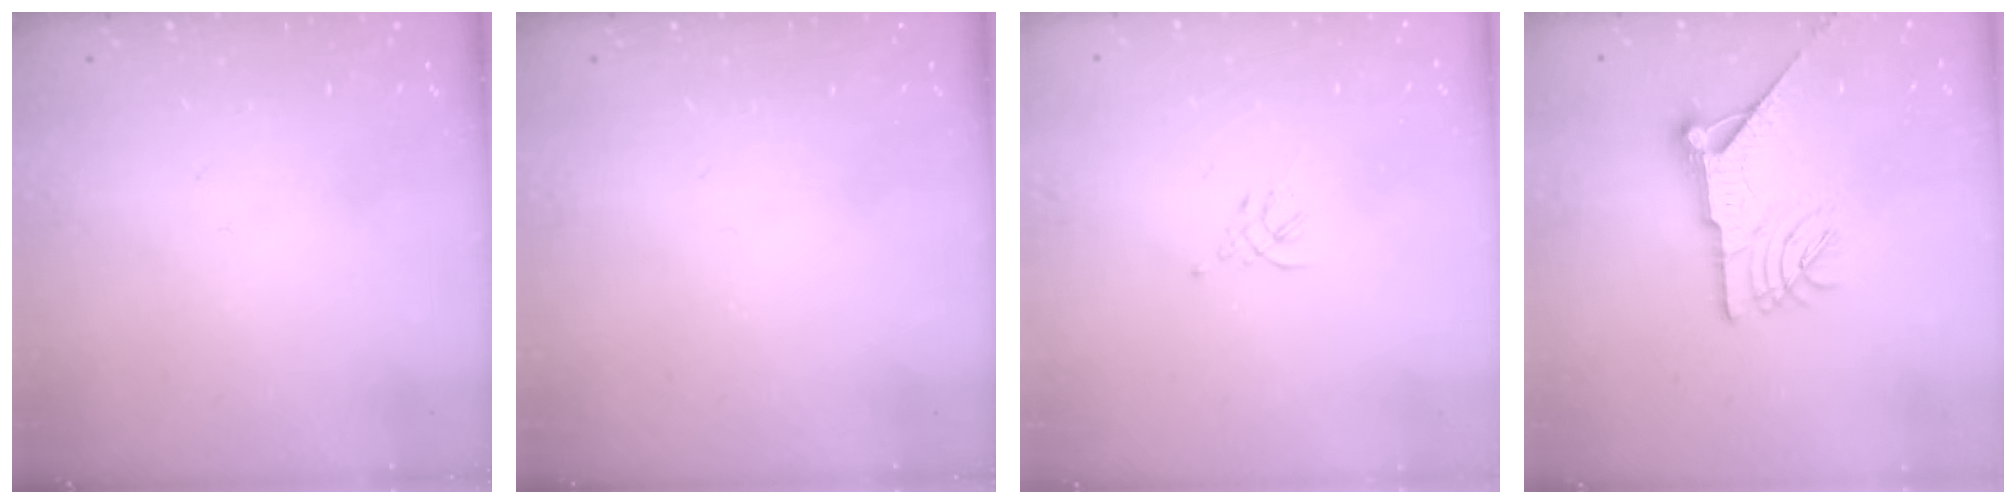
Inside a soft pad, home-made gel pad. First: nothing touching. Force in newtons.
{"total": 0.0}
{"total": 1.5, "press": 1.4, "slide": 0.6}
{"total": 12.6, "press": 12.6, "slide": 0.4}